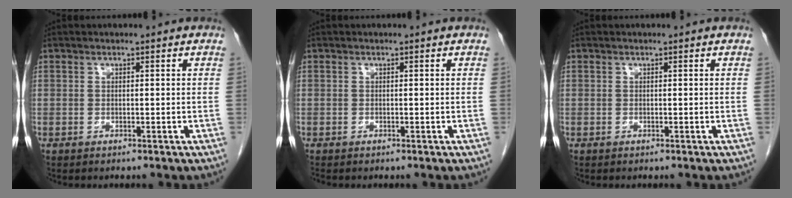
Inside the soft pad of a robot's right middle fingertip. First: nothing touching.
{"total": 0.0}
{"total": 0.0}